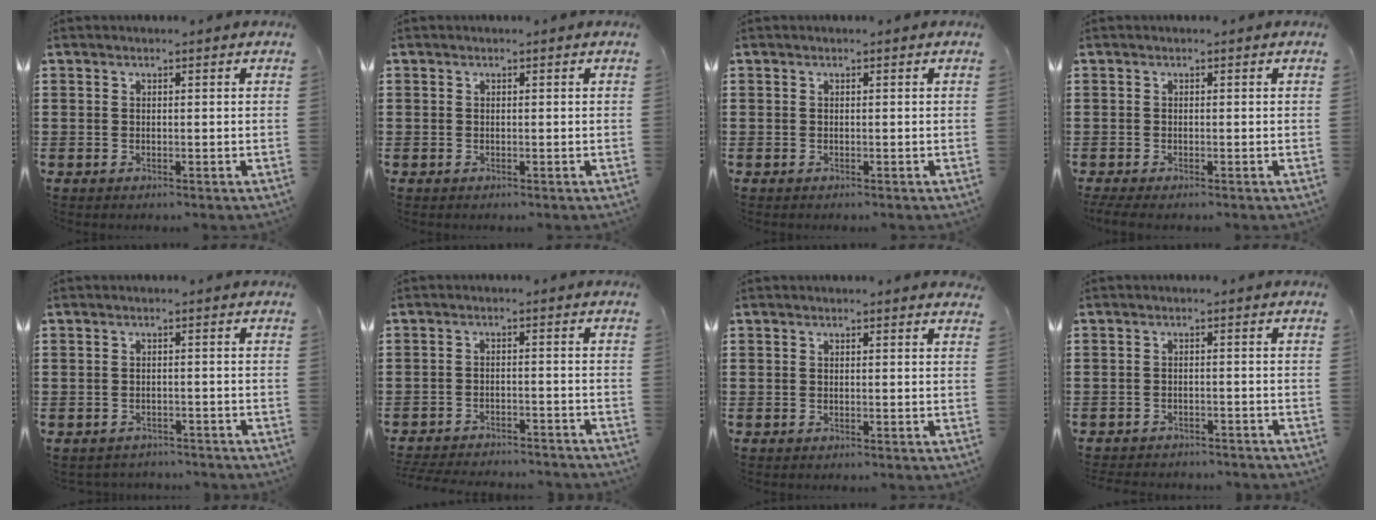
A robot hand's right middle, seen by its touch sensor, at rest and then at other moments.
{"total": 0.5, "force": [-0.1, 0.5, 0.0], "torque": [0.000, 0.006, -0.004]}
{"total": 0.0}
{"total": 0.7, "force": [-0.6, 0.1, 0.3], "torque": [-0.006, -0.005, -0.010]}
{"total": 1.5, "force": [-1.4, 0.3, -0.1], "torque": [-0.004, 0.001, -0.032]}
{"total": 3.5, "force": [-3.5, 0.2, 0.3], "torque": [-0.015, 0.000, -0.076]}
{"total": 0.0}
{"total": 2.0, "force": [-2.0, 0.2, 0.0], "torque": [-0.006, 0.000, -0.043]}